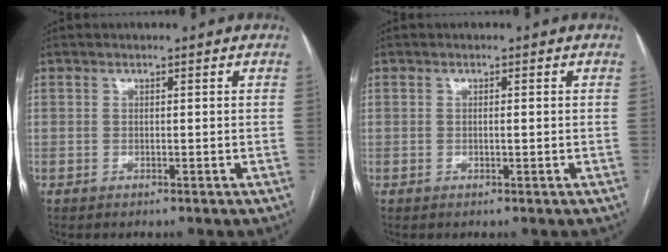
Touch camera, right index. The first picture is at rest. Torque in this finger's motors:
{"motor_torque": [-0.13, -0.06, -0.05, 0.00]}